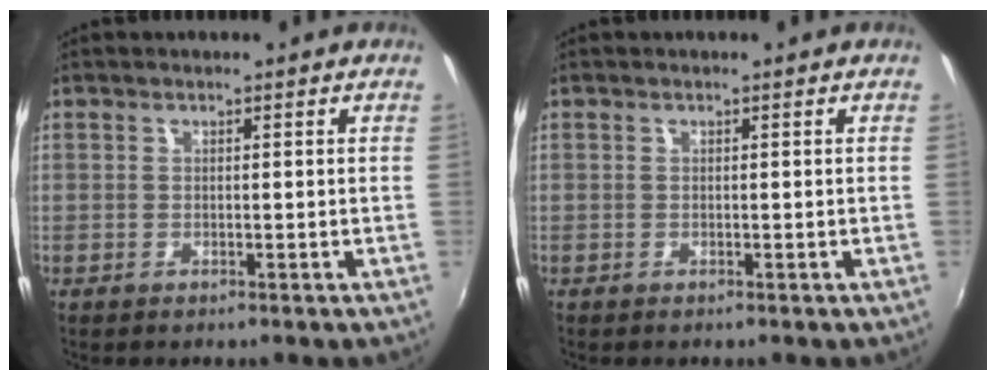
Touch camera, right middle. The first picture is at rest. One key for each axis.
{"total": 0.0}